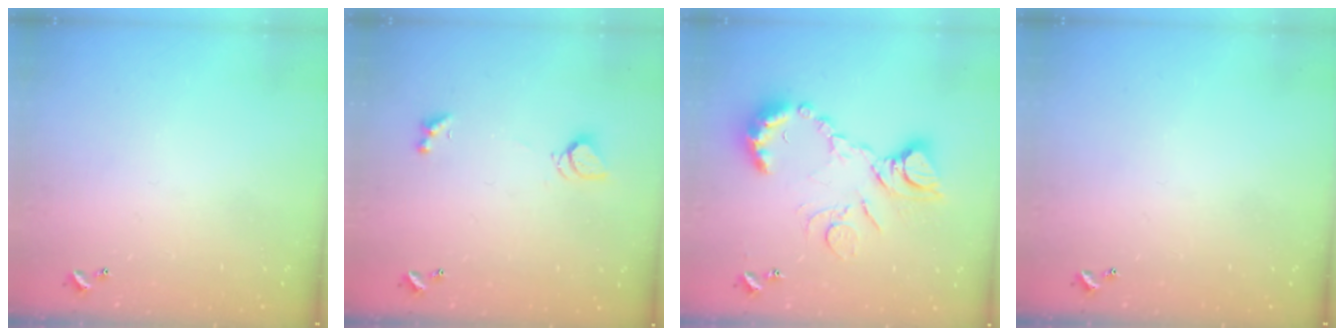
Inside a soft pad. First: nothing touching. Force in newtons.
{"total": 2.5, "press": 2.5, "slide": 0.6}
{"total": 14.9, "press": 14.9, "slide": 0.7}
{"total": 0.0}